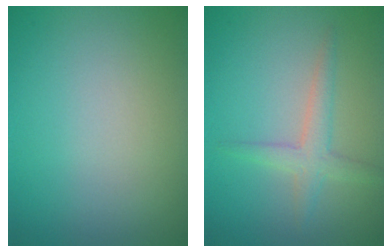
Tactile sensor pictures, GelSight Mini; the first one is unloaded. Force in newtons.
{"total": 2.4, "press": 2.4, "slide": 0.1}